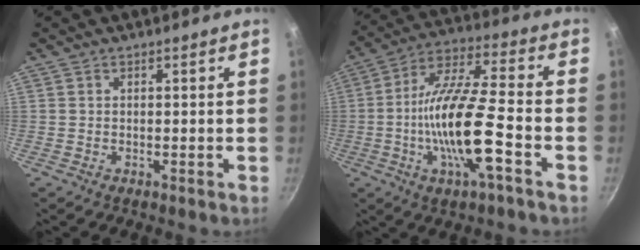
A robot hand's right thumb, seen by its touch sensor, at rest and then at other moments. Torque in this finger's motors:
{"motor_torque": [2.67, 2.34, 2.13, -0.64, 0.77]}